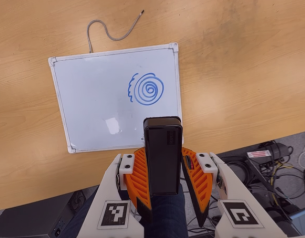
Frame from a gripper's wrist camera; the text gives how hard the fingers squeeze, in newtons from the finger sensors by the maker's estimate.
{"total": 5.5, "left": 5.5, "right": 5.5}